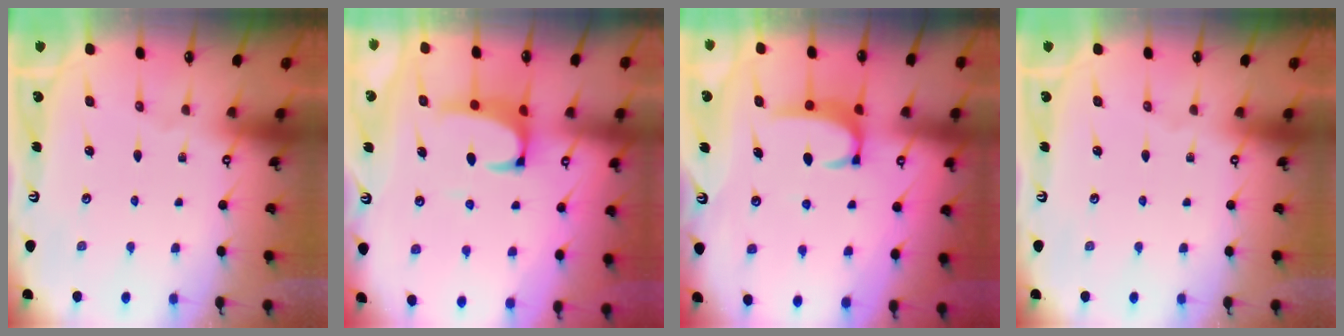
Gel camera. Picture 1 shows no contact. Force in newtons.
{"total": 2.5, "press": 2.2, "slide": 1.1}
{"total": 2.9, "press": 2.8, "slide": 0.5}
{"total": 0.0}